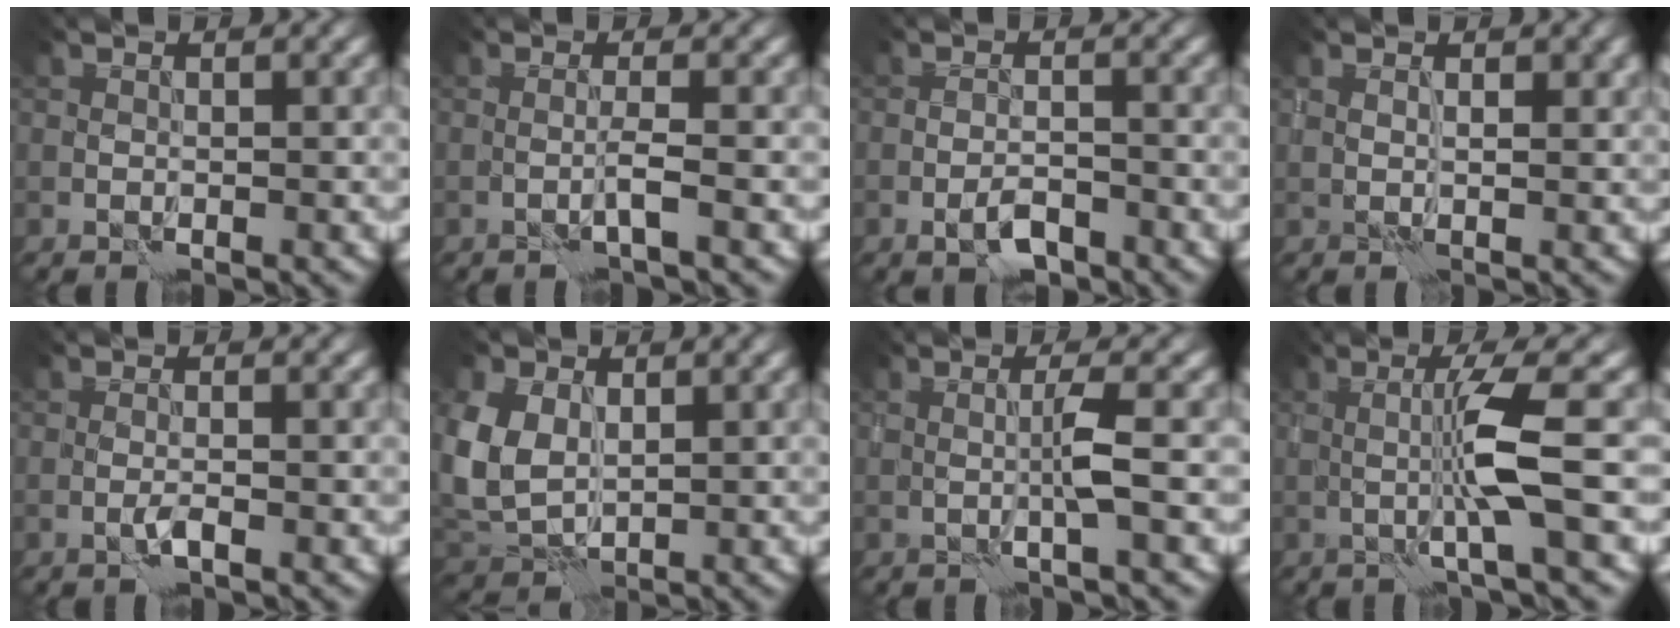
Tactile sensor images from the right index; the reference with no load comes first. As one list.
[{"total": 1.1, "force": [-0.2, -0.5, 1.0], "torque": [-0.018, 0.004, -0.007]}, {"total": 2.2, "force": [-1.3, 0.8, 1.5], "torque": [-0.027, -0.001, -0.024]}, {"total": 1.8, "force": [1.0, 0.8, 1.2], "torque": [-0.017, -0.005, 0.020]}, {"total": 0.7, "force": [-0.2, -0.2, 0.6], "torque": [-0.012, 0.001, -0.006]}, {"total": 5.6, "force": [1.4, 4.2, 3.5], "torque": [-0.101, -0.004, 0.021]}, {"total": 1.8, "force": [0.1, -0.4, 1.7], "torque": [-0.034, -0.002, -0.001]}, {"total": 4.2, "force": [0.2, -0.2, 4.2], "torque": [-0.082, 0.002, 0.001]}]